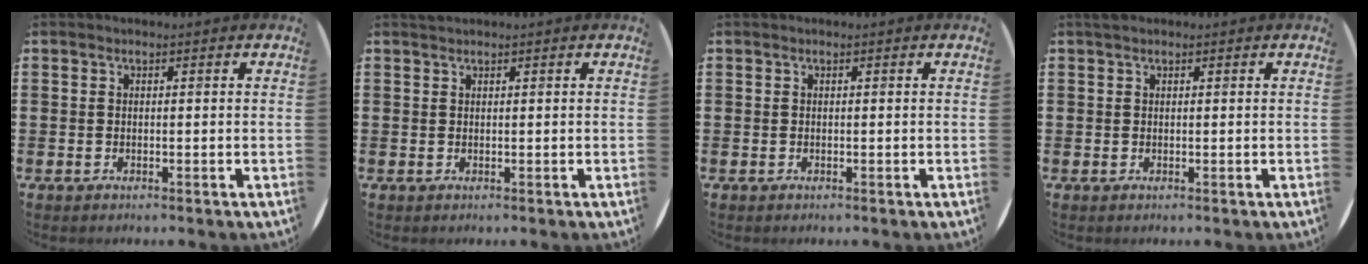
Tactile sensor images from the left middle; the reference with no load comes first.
{"total": 0.6, "force": [0.5, 0.1, -0.1], "torque": [0.003, 0.003, 0.010]}
{"total": 0.0}
{"total": 0.8, "force": [0.6, 0.4, -0.1], "torque": [0.008, 0.001, 0.011]}